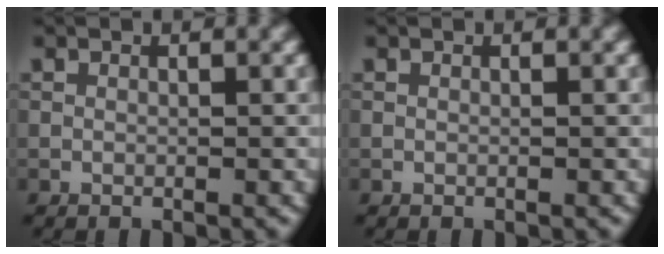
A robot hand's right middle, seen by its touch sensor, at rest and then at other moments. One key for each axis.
{"total": 0.0}